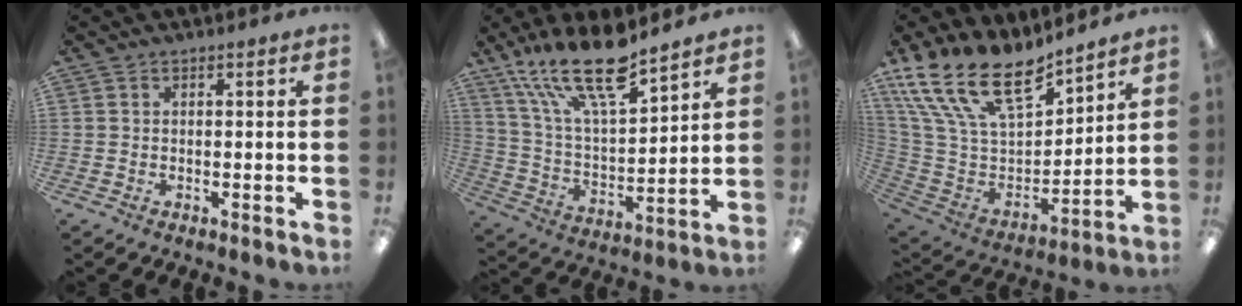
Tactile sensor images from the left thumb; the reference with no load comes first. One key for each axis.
{"total": 19.7, "fx": 14.5, "fy": 6.3, "fz": 11.8, "tx": -0.236, "ty": -0.080, "tz": 0.251}
{"total": 20.6, "fx": 14.4, "fy": 9.6, "fz": 11.2, "tx": -0.233, "ty": -0.102, "tz": 0.261}